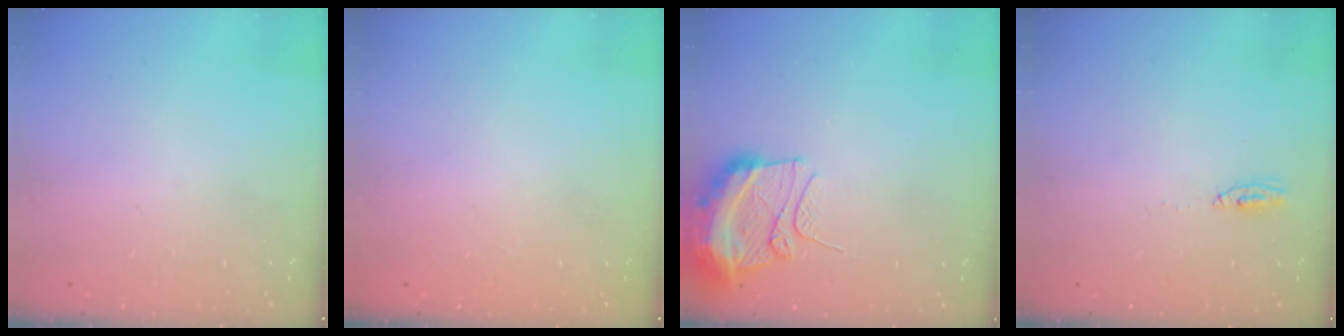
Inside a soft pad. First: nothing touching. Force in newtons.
{"total": 0.0}
{"total": 12.4, "press": 12.3, "slide": 1.6}
{"total": 3.4, "press": 3.0, "slide": 1.7}